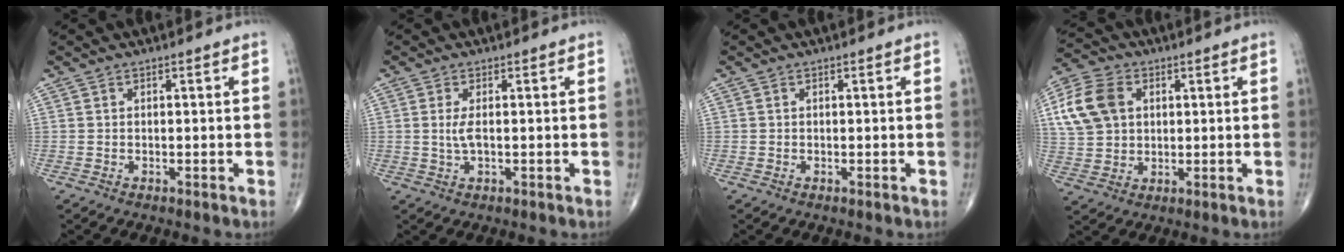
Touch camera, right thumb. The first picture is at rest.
{"total": 2.5, "force": [0.1, 0.8, 2.4], "torque": [-0.058, -0.002, 0.003]}
{"total": 0.0}
{"total": 12.1, "force": [3.2, 8.9, 7.5], "torque": [-0.147, 0.006, 0.060]}